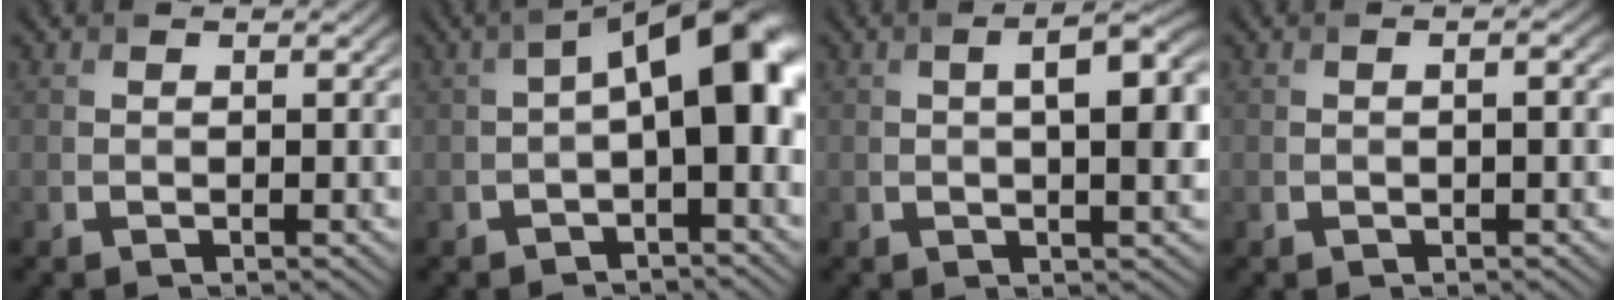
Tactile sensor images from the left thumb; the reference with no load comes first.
{"total": 10.3, "force": [-0.3, 4.8, 9.1], "torque": [-0.136, 0.014, -0.011]}
{"total": 6.9, "force": [0.4, 2.5, 6.4], "torque": [-0.098, 0.007, 0.007]}
{"total": 1.6, "force": [-0.4, 0.4, 1.5], "torque": [-0.023, 0.004, -0.006]}